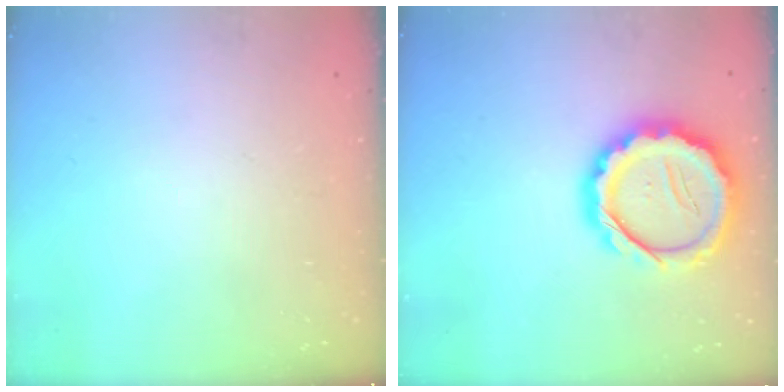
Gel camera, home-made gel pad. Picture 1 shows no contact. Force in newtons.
{"total": 16.2, "press": 16.0, "slide": 2.6}